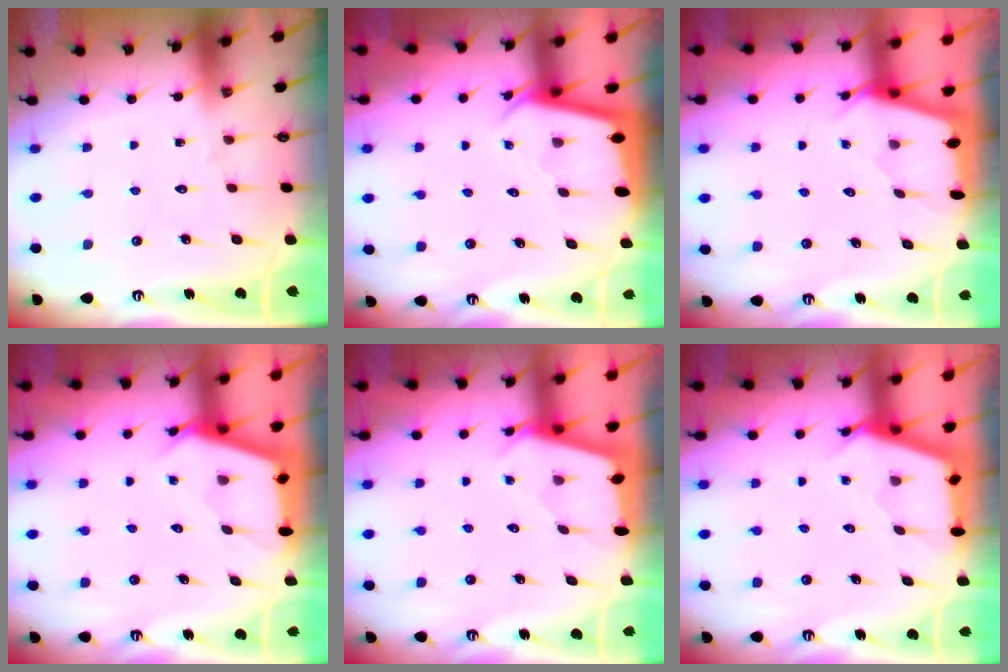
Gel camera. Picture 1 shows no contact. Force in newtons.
{"total": 2.4, "press": 2.4, "slide": 0.1}
{"total": 2.3, "press": 2.3, "slide": 0.3}
{"total": 2.9, "press": 2.9, "slide": 0.3}
{"total": 2.4, "press": 2.4, "slide": 0.3}
{"total": 2.7, "press": 2.7, "slide": 0.3}